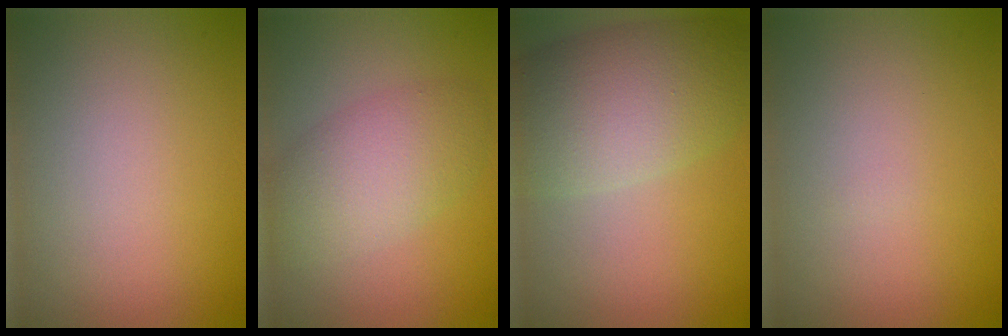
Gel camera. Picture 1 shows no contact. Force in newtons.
{"total": 3.8, "press": 3.8, "slide": 0.3}
{"total": 8.2, "press": 8.2, "slide": 0.2}
{"total": 0.0}